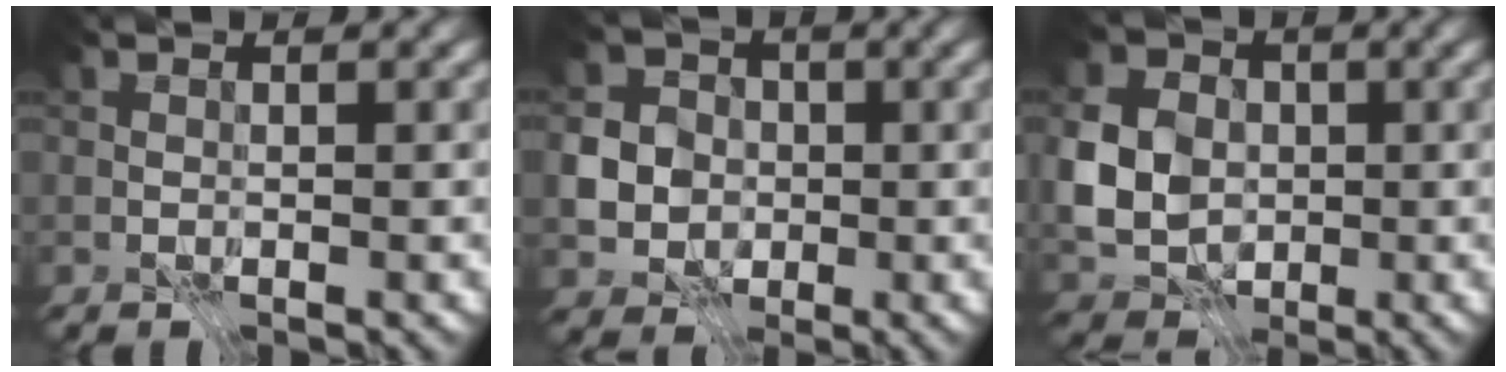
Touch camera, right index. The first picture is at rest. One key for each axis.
{"total": 5.9, "fx": -1.0, "fy": 5.4, "fz": 2.0, "tx": -0.038, "ty": 0.009, "tz": -0.041}
{"total": 7.9, "fx": -0.2, "fy": 6.5, "fz": 4.5, "tx": -0.104, "ty": 0.002, "tz": -0.016}